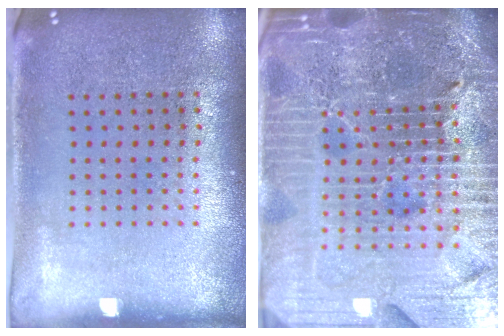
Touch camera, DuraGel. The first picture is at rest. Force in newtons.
{"total": 7.3, "press": 6.3, "slide": 3.6}